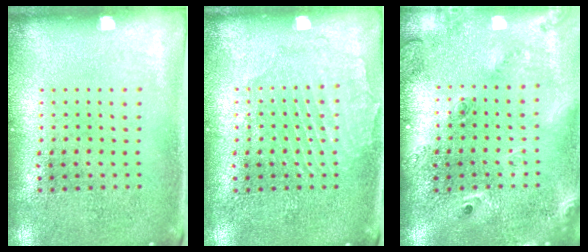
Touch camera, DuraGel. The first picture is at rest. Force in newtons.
{"total": 1.5, "press": 1.5, "slide": 0.1}
{"total": 2.4, "press": 1.7, "slide": 1.6}